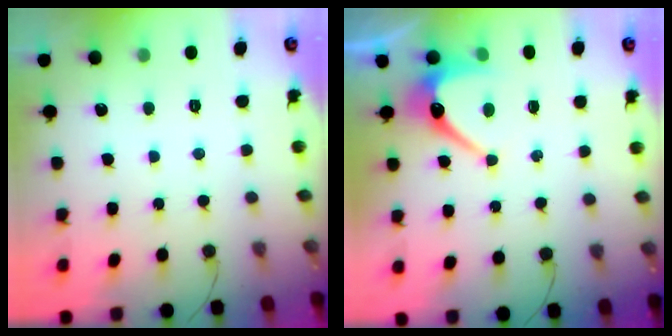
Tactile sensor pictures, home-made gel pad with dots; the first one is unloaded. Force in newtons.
{"total": 7.4, "press": 7.3, "slide": 0.3}